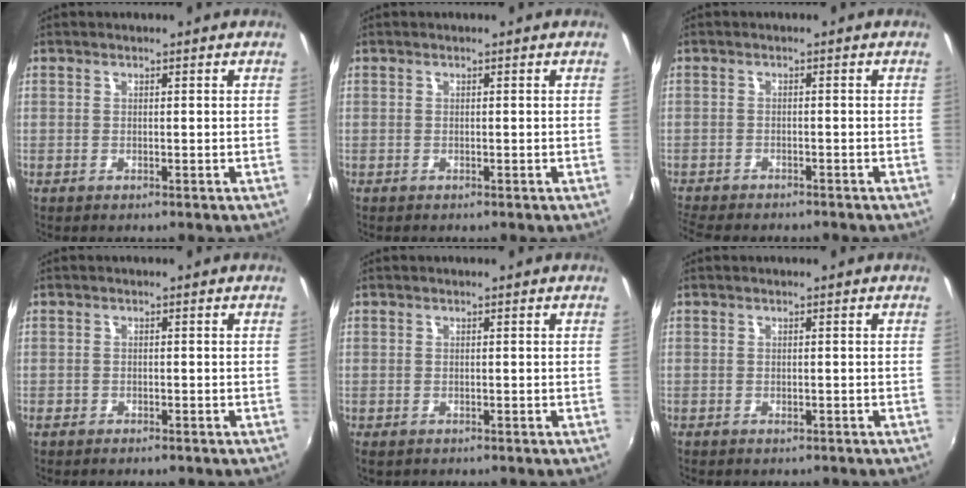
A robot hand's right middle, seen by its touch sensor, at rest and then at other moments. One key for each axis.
{"total": 0.0}
{"total": 7.8, "fx": -7.1, "fy": 1.6, "fz": 2.9, "tx": -0.079, "ty": -0.023, "tz": -0.116}
{"total": 1.8, "fx": -1.2, "fy": 1.0, "fz": 0.8, "tx": -0.018, "ty": -0.005, "tz": -0.022}
{"total": 0.7, "fx": -0.4, "fy": 0.4, "fz": 0.3, "tx": -0.008, "ty": -0.003, "tz": -0.005}
{"total": 0.7, "fx": -0.5, "fy": 0.5, "fz": 0.2, "tx": -0.005, "ty": 0.000, "tz": -0.006}